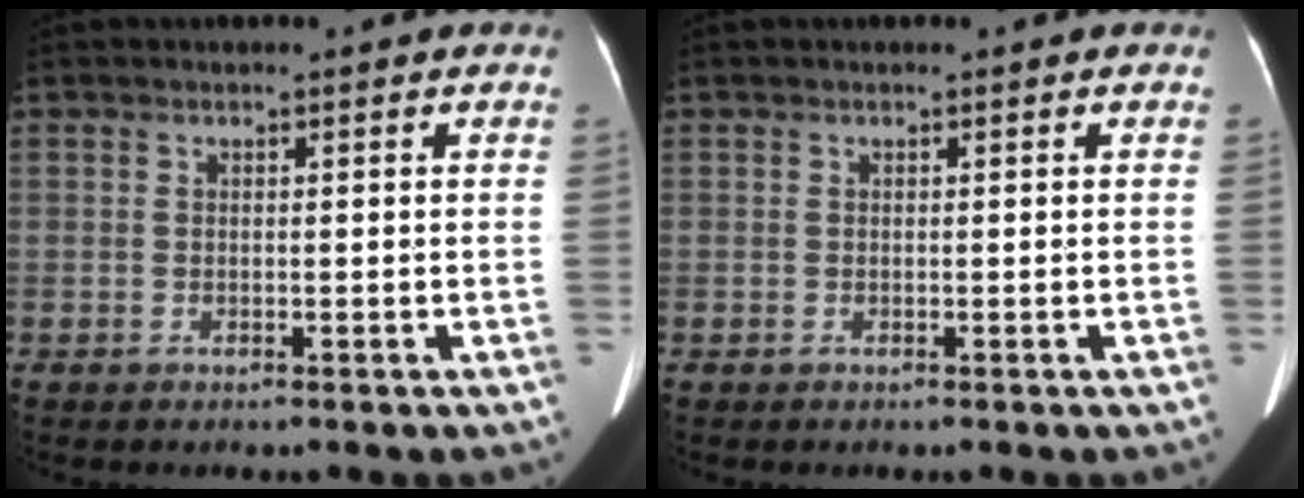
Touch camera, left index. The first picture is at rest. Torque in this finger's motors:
{"motor_torque": [0.11, -0.03, 0.01, 0.01]}